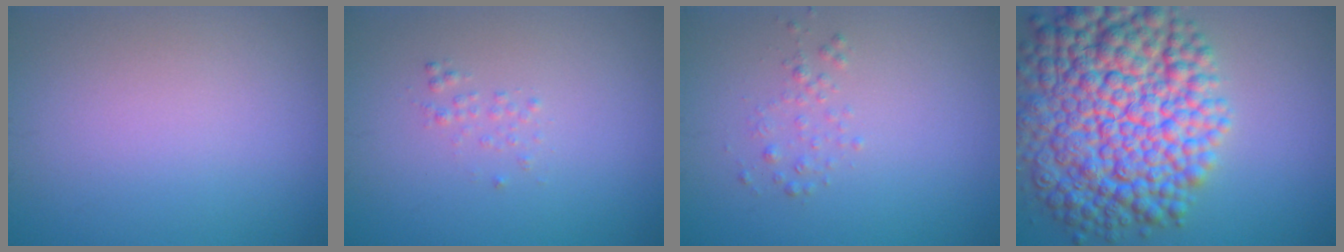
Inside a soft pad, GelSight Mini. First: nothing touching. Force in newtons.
{"total": 0.7, "press": 0.7, "slide": 0.1}
{"total": 1.1, "press": 1.1, "slide": 0.1}
{"total": 14.0, "press": 14.0, "slide": 0.2}